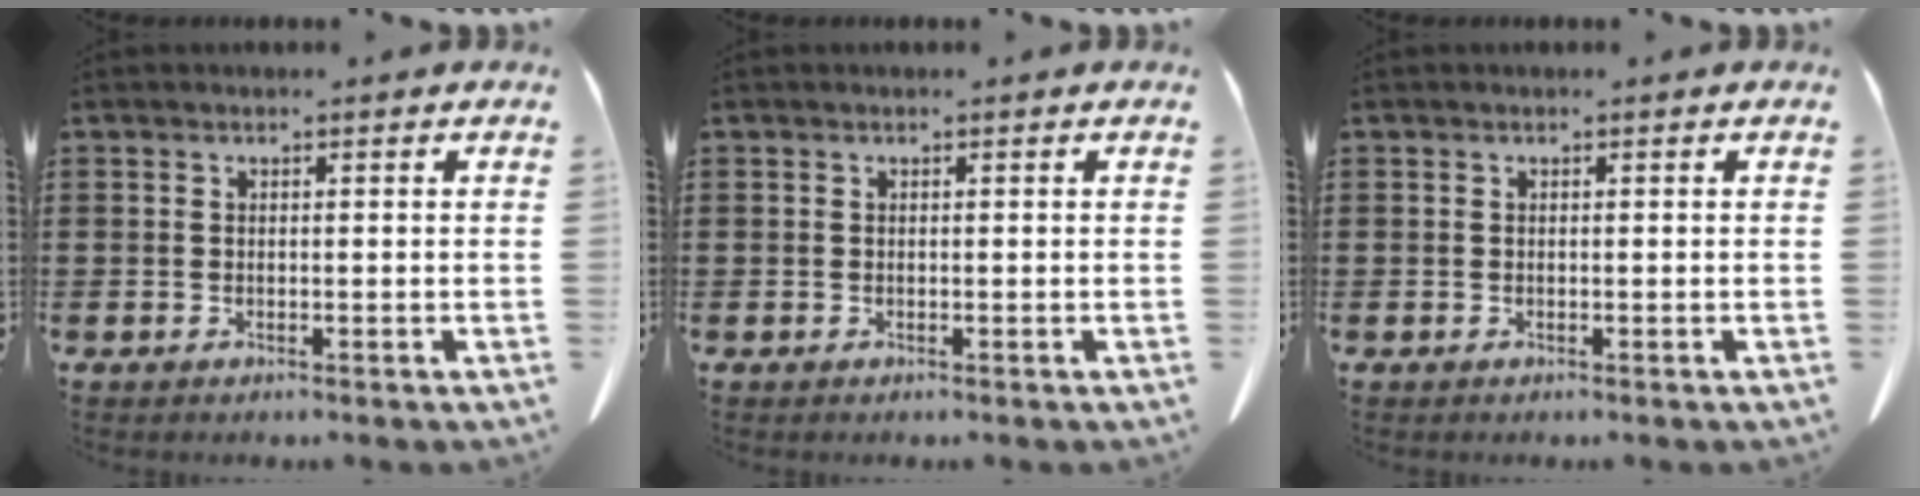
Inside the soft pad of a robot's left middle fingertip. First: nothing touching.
{"total": 0.0}
{"total": 0.0}